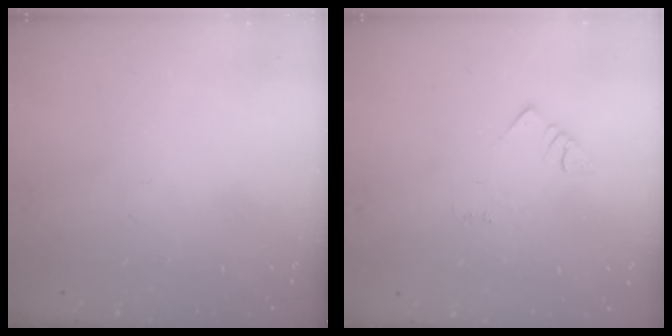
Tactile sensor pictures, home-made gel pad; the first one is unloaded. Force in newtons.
{"total": 1.5, "press": 1.5, "slide": 0.3}